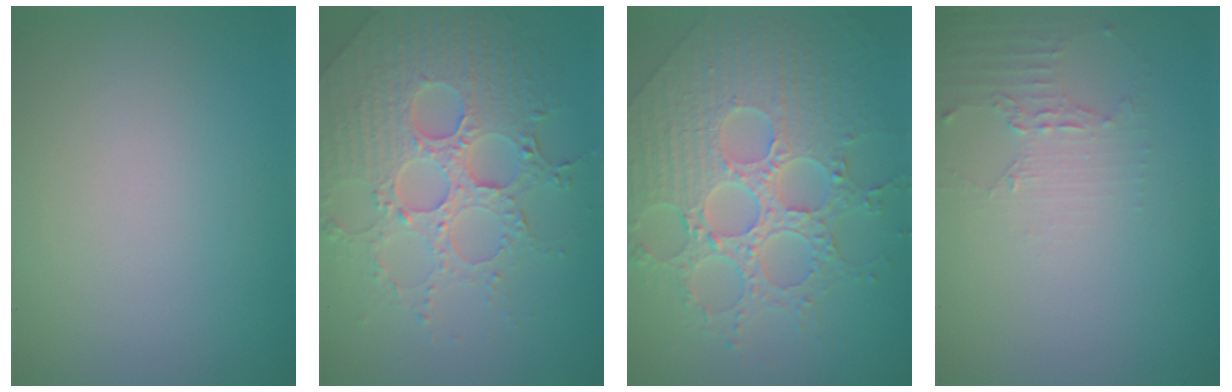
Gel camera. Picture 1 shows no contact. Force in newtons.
{"total": 7.6, "press": 5.6, "slide": 5.1}
{"total": 8.7, "press": 6.3, "slide": 5.9}
{"total": 2.1, "press": 1.5, "slide": 1.5}